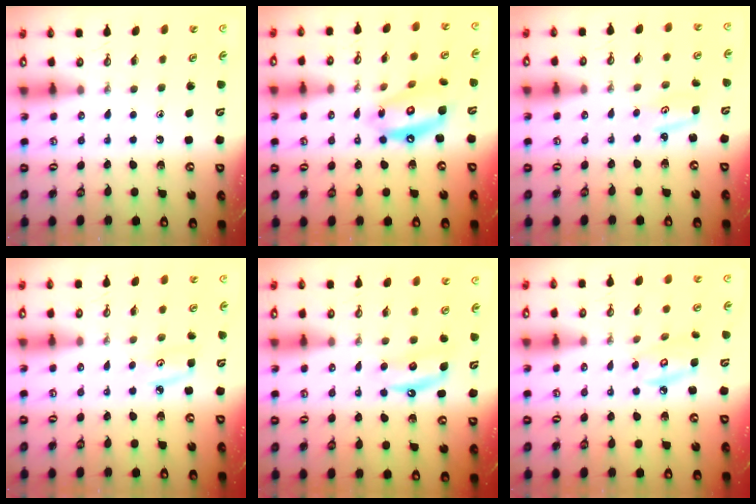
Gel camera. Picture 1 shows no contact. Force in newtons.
{"total": 13.4, "press": 13.4, "slide": 1.3}
{"total": 2.9, "press": 2.9, "slide": 0.3}
{"total": 5.2, "press": 5.2, "slide": 0.5}
{"total": 6.1, "press": 6.1, "slide": 0.7}
{"total": 6.6, "press": 6.6, "slide": 0.2}